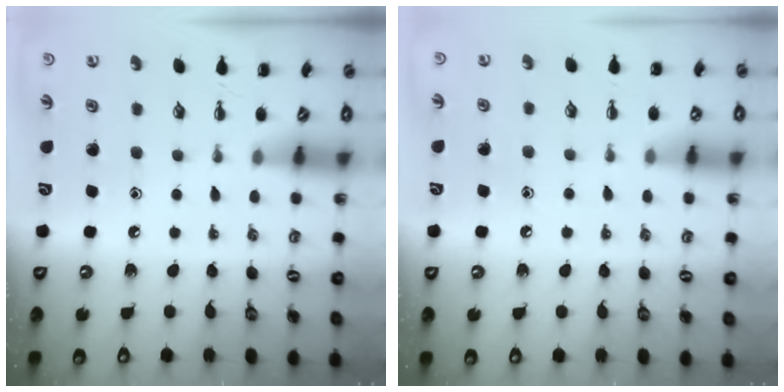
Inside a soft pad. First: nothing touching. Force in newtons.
{"total": 5.8, "press": 5.6, "slide": 1.7}